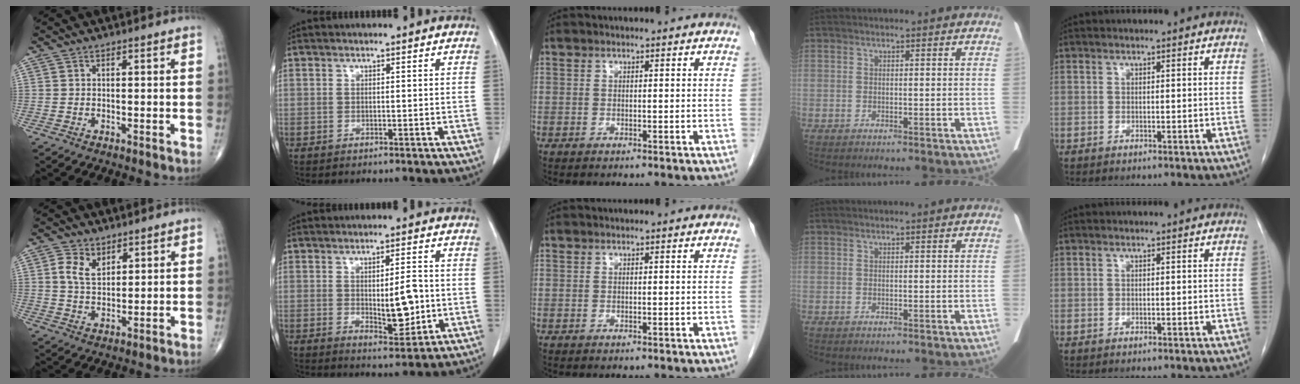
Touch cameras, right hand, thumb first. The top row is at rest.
{"thumb": {"total": 5.5, "force": [2.5, 3.6, 3.4], "torque": [-0.051, -0.015, 0.049]}, "index": {"total": 6.9, "force": [-0.4, 2.1, 6.6], "torque": [-0.096, -0.010, 0.002]}}